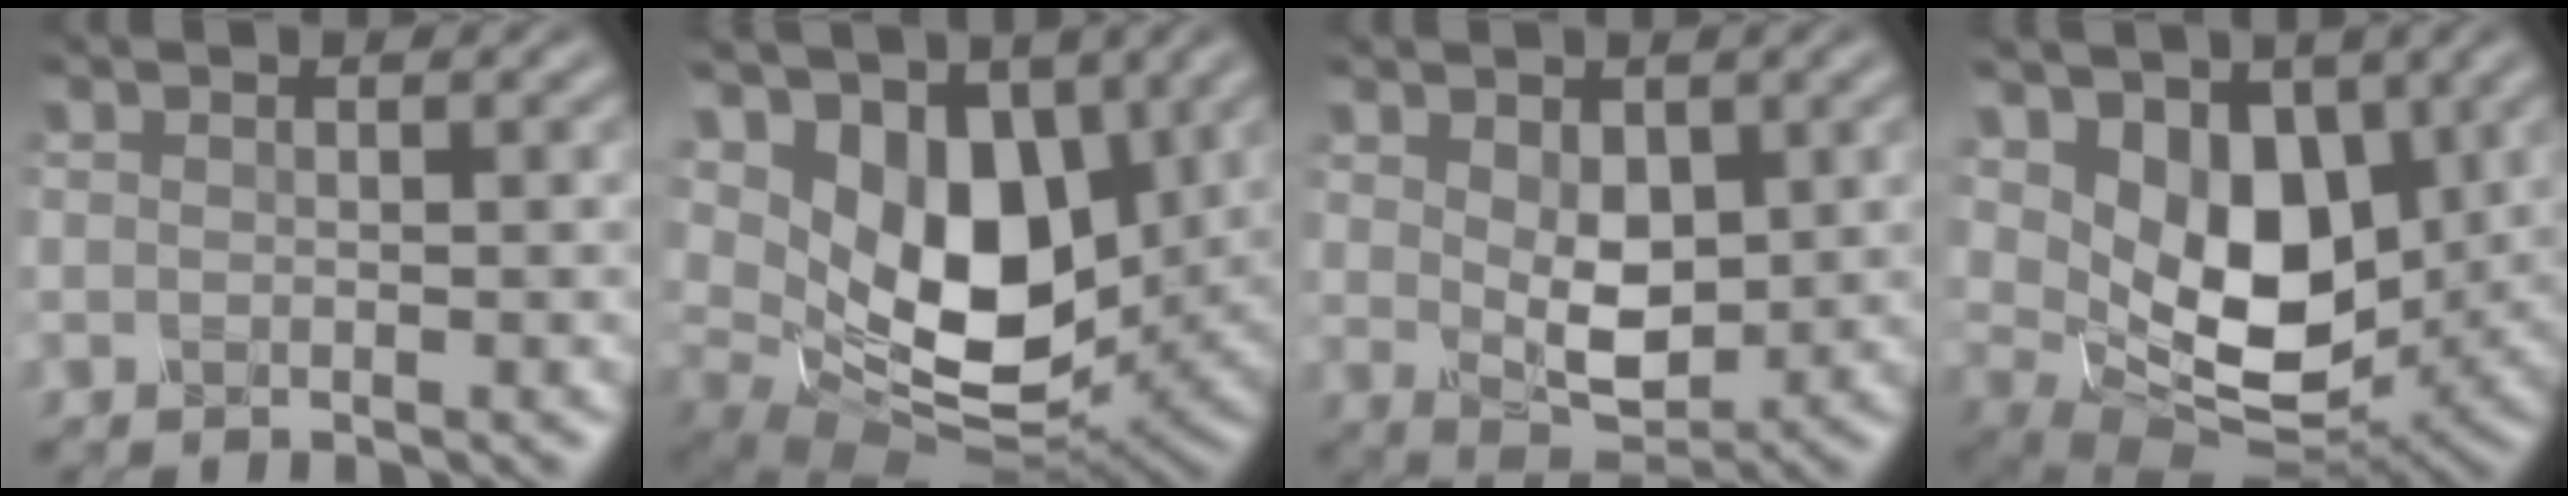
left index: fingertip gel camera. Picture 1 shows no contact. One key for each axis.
{"total": 9.7, "fx": 3.1, "fy": 6.0, "fz": 6.9, "tx": -0.134, "ty": -0.020, "tz": 0.055}
{"total": 4.3, "fx": 0.7, "fy": 2.7, "fz": 3.2, "tx": -0.061, "ty": -0.004, "tz": 0.024}
{"total": 7.7, "fx": 2.3, "fy": 5.1, "fz": 5.4, "tx": -0.104, "ty": -0.021, "tz": 0.040}